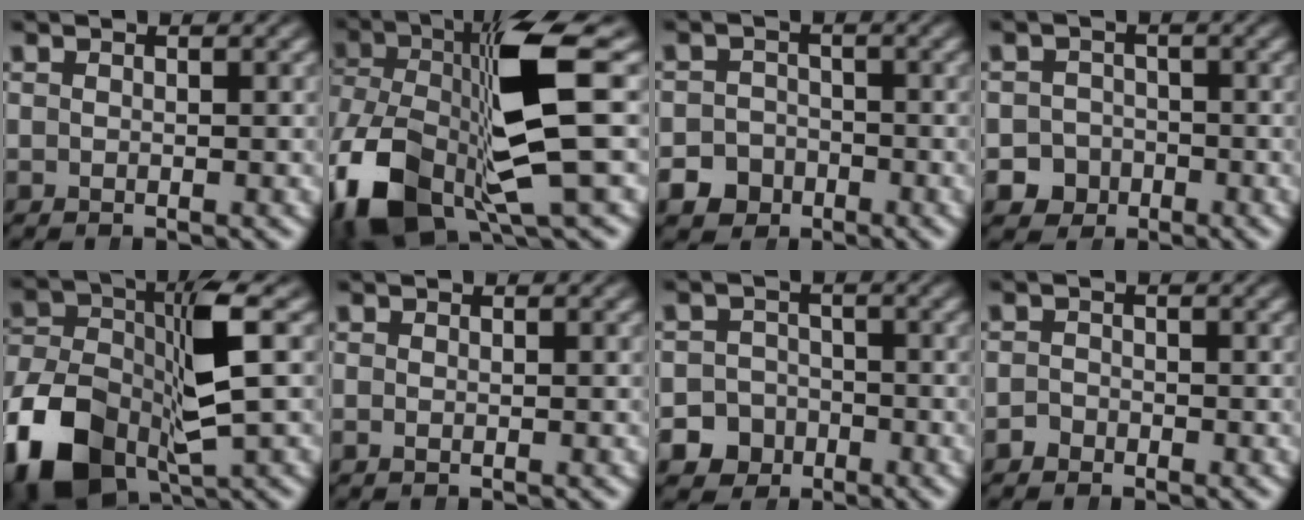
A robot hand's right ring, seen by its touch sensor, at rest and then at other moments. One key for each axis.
{"total": 12.6, "fx": -3.4, "fy": 5.6, "fz": 10.7, "tx": -0.207, "ty": -0.026, "tz": -0.032}
{"total": 5.7, "fx": -3.1, "fy": 4.7, "fz": 0.8, "tx": -0.017, "ty": -0.021, "tz": -0.053}
{"total": 6.7, "fx": -3.1, "fy": 5.9, "fz": 0.9, "tx": -0.025, "ty": -0.022, "tz": -0.054}
{"total": 10.0, "fx": -4.0, "fy": 6.2, "fz": 6.8, "tx": -0.132, "ty": -0.032, "tz": -0.050}
{"total": 0.0}
{"total": 8.6, "fx": -4.0, "fy": 7.5, "fz": 1.1, "tx": -0.030, "ty": -0.026, "tz": -0.072}
{"total": 1.3, "fx": -1.2, "fy": 0.5, "fz": -0.3, "tx": 0.005, "ty": -0.012, "tz": -0.019}